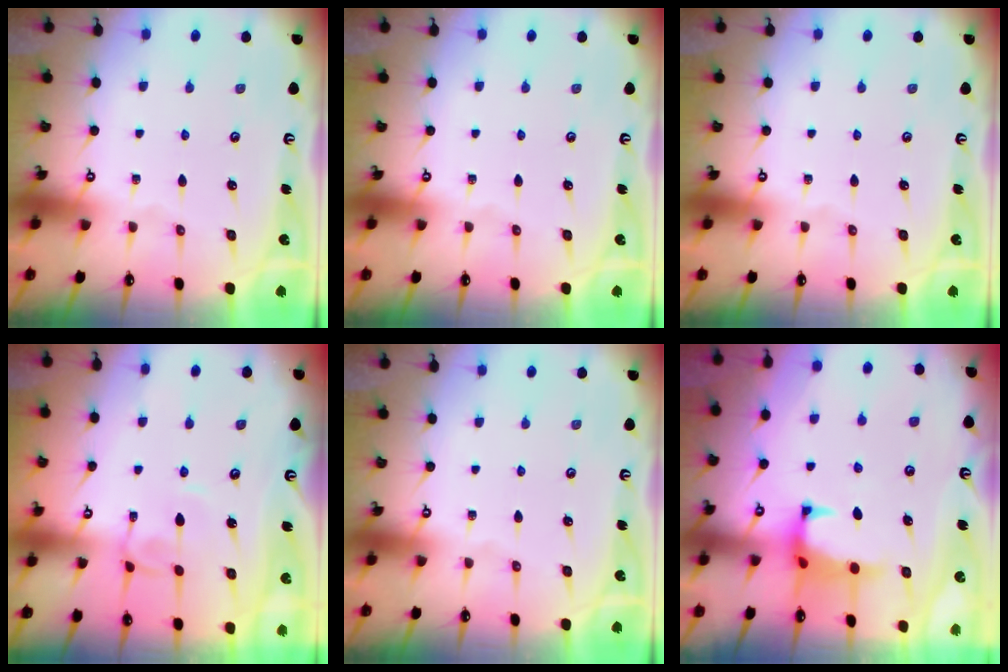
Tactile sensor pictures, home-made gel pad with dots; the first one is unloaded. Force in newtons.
{"total": 0.0}
{"total": 0.0}
{"total": 1.9, "press": 1.9, "slide": 0.3}
{"total": 0.0}
{"total": 0.7, "press": 0.0, "slide": 0.7}